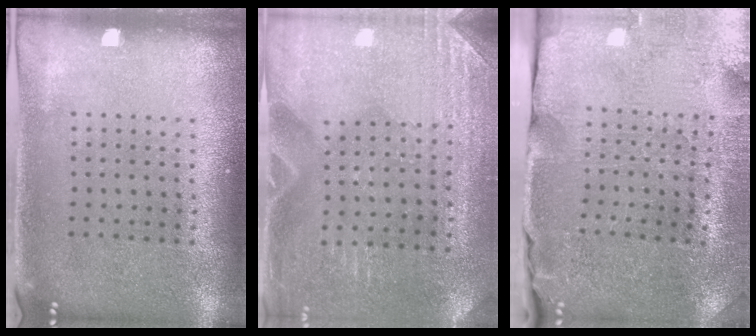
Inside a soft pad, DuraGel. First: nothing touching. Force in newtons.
{"total": 3.0, "press": 2.9, "slide": 0.7}
{"total": 3.7, "press": 3.6, "slide": 0.6}